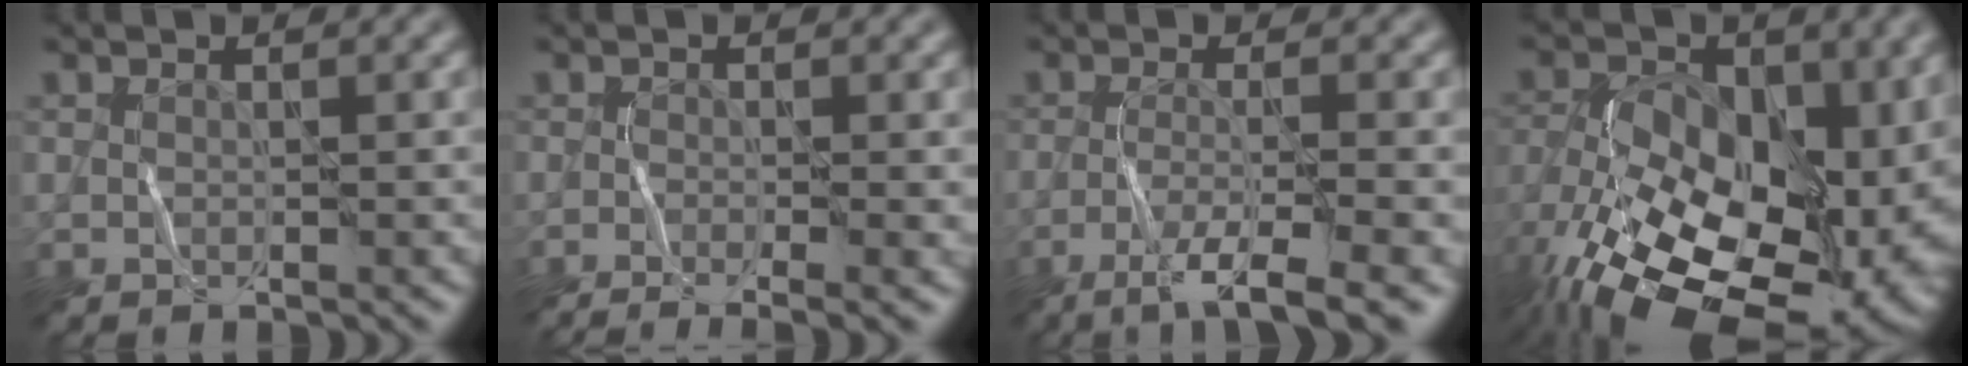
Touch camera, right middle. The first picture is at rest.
{"total": 3.3, "force": [-1.8, 0.8, 2.7], "torque": [-0.030, -0.001, -0.019]}
{"total": 4.9, "force": [-2.8, 0.5, 4.1], "torque": [-0.076, 0.002, -0.043]}
{"total": 18.8, "force": [-6.1, 10.9, 14.1], "torque": [-0.249, -0.021, -0.074]}